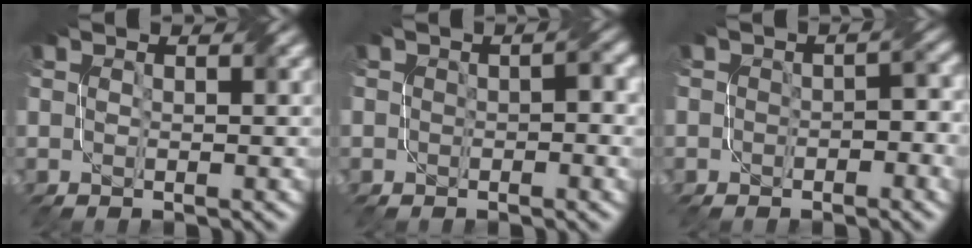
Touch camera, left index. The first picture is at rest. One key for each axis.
{"total": 1.9, "fx": -0.6, "fy": 1.0, "fz": 1.5, "tx": -0.014, "ty": 0.006, "tz": -0.004}
{"total": 2.9, "fx": -1.1, "fy": 1.8, "fz": 2.0, "tx": -0.015, "ty": 0.004, "tz": -0.012}